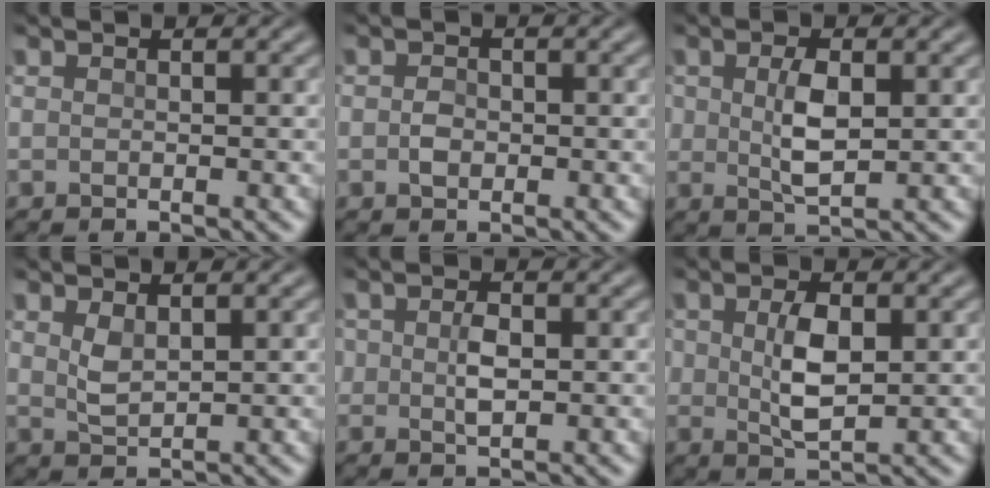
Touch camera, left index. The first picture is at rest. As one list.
[{"total": 1.4, "force": [-0.4, 1.0, 0.9], "torque": [-0.016, 0.000, -0.011]}, {"total": 3.2, "force": [0.2, 1.6, 2.8], "torque": [-0.061, -0.002, 0.009]}, {"total": 1.6, "force": [0.5, 0.8, 1.3], "torque": [-0.031, -0.002, 0.015]}, {"total": 2.1, "force": [-0.2, 1.3, 1.7], "torque": [-0.037, -0.001, -0.002]}, {"total": 3.7, "force": [0.3, 1.9, 3.1], "torque": [-0.067, -0.002, 0.010]}]